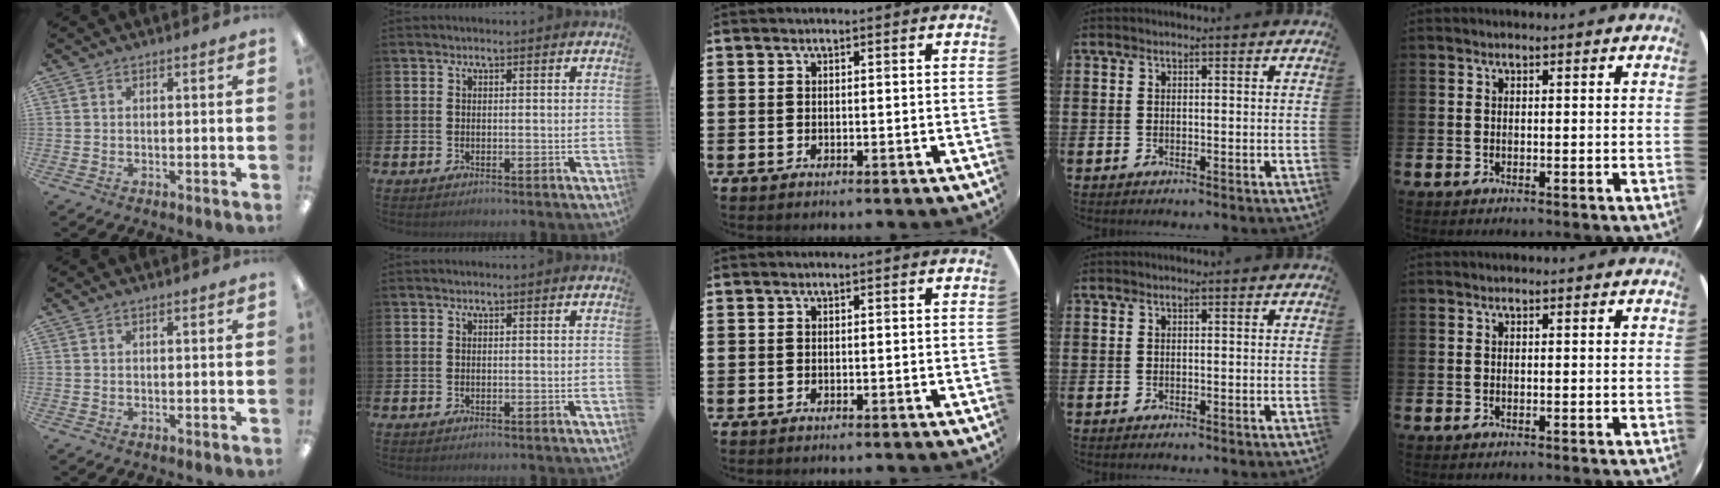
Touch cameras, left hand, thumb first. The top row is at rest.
{}